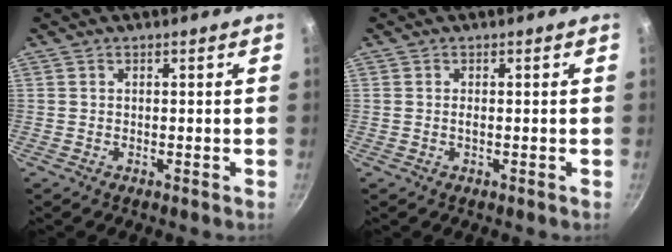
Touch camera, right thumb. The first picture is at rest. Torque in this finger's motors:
{"motor_torque": [0.28, 0.00, 0.34, -0.11, 0.05]}